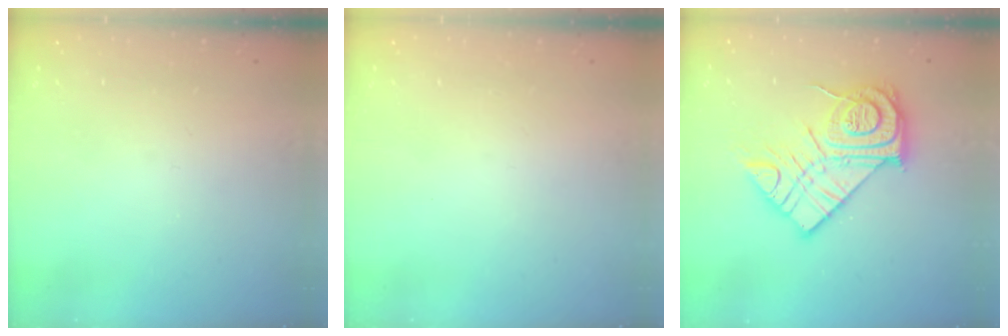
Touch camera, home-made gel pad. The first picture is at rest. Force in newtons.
{"total": 1.5, "press": 1.5, "slide": 0.1}
{"total": 18.5, "press": 18.4, "slide": 1.5}